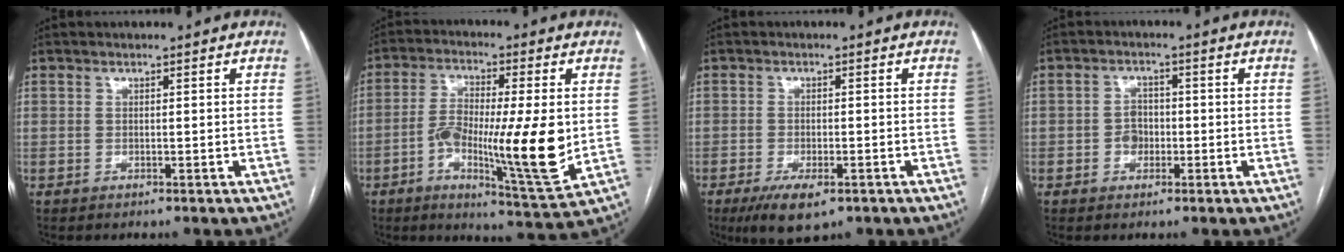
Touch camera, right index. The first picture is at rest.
{"total": 15.3, "force": [-2.0, 2.0, 15.1], "torque": [-0.261, -0.010, -0.032]}
{"total": 6.5, "force": [-3.9, 2.2, 4.8], "torque": [-0.083, -0.013, -0.059]}
{"total": 3.0, "force": [-0.7, 2.4, 1.6], "torque": [-0.024, 0.006, -0.012]}